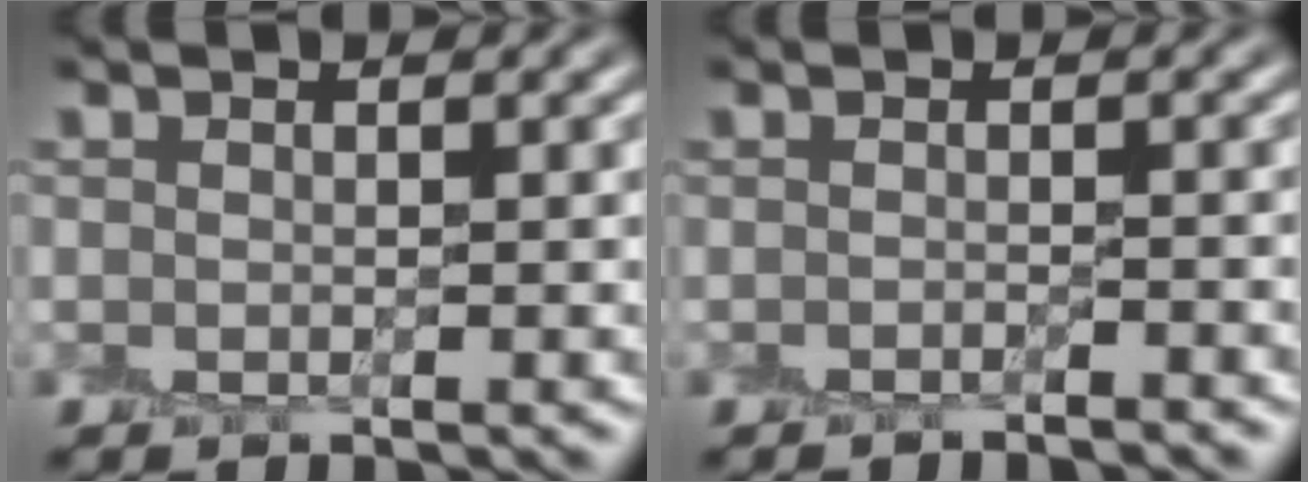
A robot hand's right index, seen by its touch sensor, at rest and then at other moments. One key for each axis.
{"total": 1.4, "fx": -1.2, "fy": 0.0, "fz": 0.8, "tx": 0.006, "ty": 0.001, "tz": -0.022}